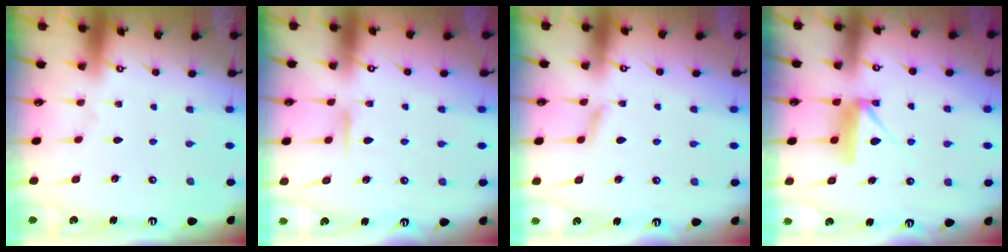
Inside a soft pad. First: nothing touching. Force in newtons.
{"total": 6.7, "press": 6.7, "slide": 0.7}
{"total": 4.3, "press": 4.3, "slide": 0.6}
{"total": 8.0, "press": 8.0, "slide": 0.4}